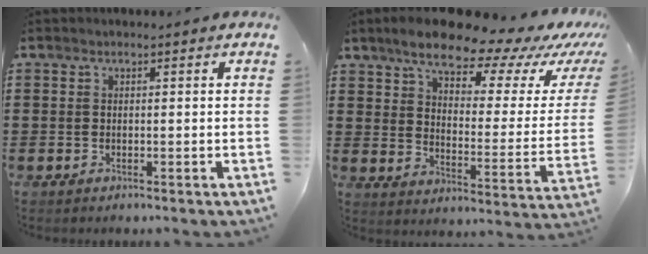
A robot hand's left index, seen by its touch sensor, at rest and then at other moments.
{"total": 12.2, "force": [10.2, 3.5, 5.8], "torque": [-0.112, -0.066, 0.167]}